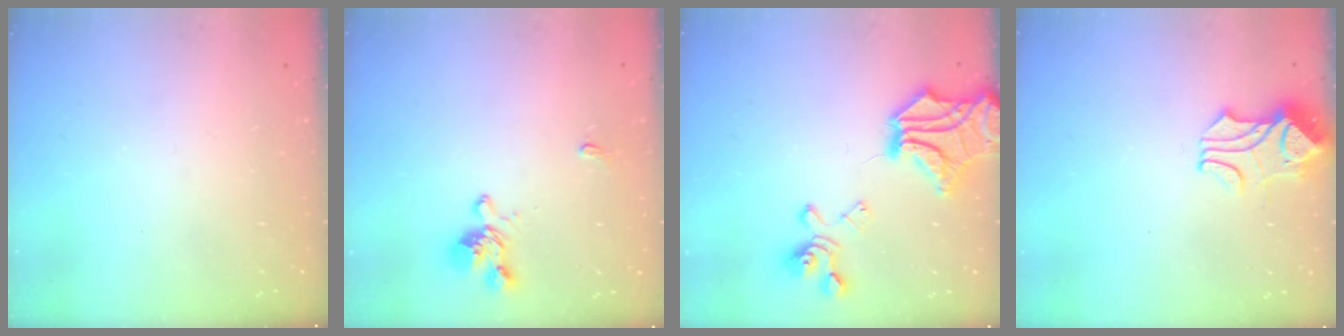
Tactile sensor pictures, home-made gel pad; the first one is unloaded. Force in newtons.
{"total": 1.6, "press": 1.1, "slide": 1.1}
{"total": 15.1, "press": 14.6, "slide": 3.5}
{"total": 1.8, "press": 1.3, "slide": 1.1}